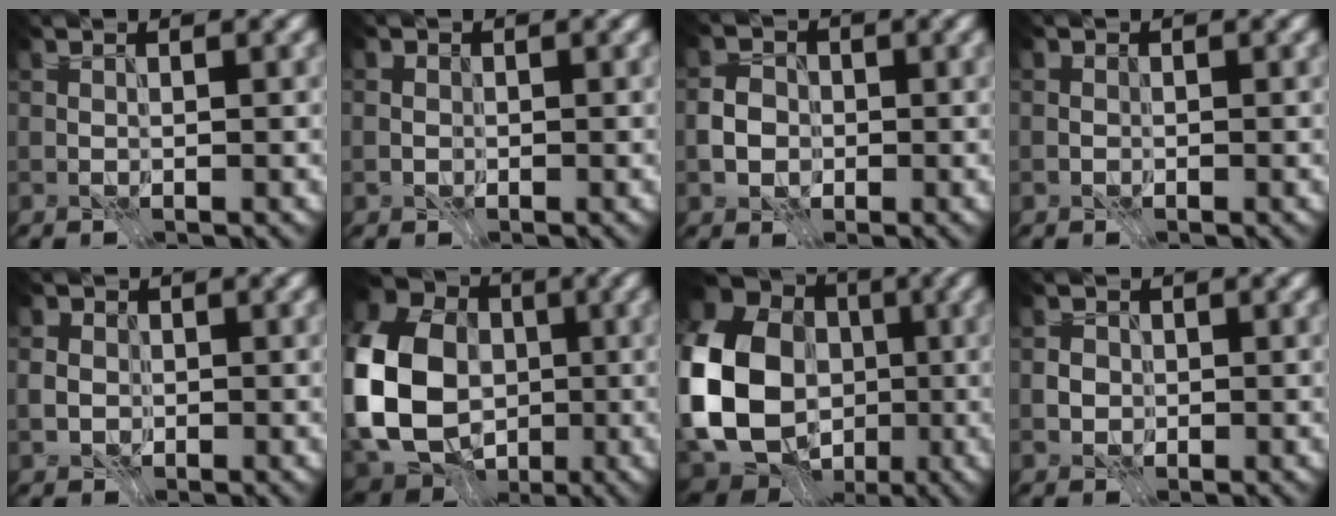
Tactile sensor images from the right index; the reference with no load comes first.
{"total": 1.0, "force": [-0.2, 1.0, 0.2], "torque": [-0.001, 0.000, -0.007]}
{"total": 2.7, "force": [-1.1, 2.3, 0.9], "torque": [-0.012, 0.001, -0.029]}
{"total": 0.7, "force": [-0.2, 0.7, 0.1], "torque": [0.001, 0.000, -0.006]}
{"total": 2.2, "force": [-0.5, 2.0, 0.7], "torque": [-0.012, -0.001, -0.014]}
{"total": 15.5, "force": [-2.2, 12.5, 9.0], "torque": [-0.219, -0.003, -0.038]}
{"total": 18.7, "force": [-2.5, 15.9, 9.5], "torque": [-0.202, -0.013, -0.073]}
{"total": 1.6, "force": [-0.5, 1.5, 0.3], "torque": [-0.004, -0.002, -0.014]}